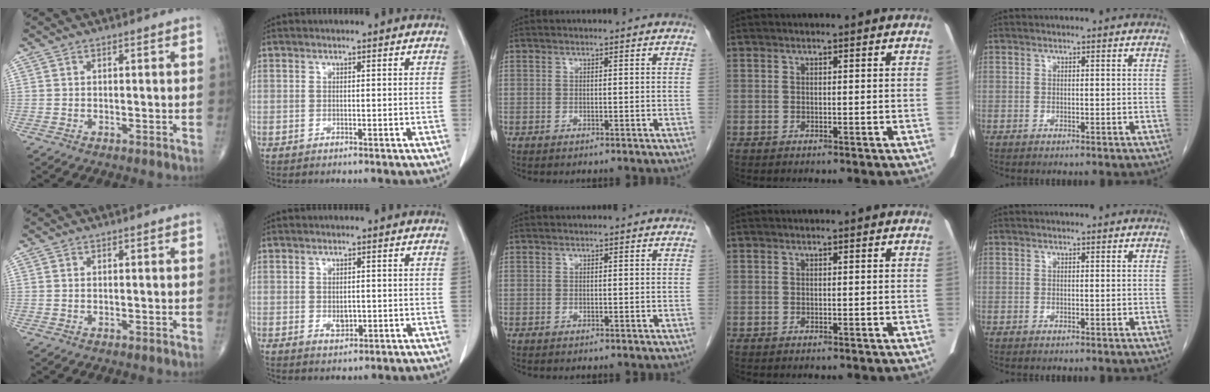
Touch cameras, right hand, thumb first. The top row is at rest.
{"index": {"total": 2.2, "force": [-0.3, 1.3, 1.7], "torque": [-0.028, -0.003, 0.002]}}